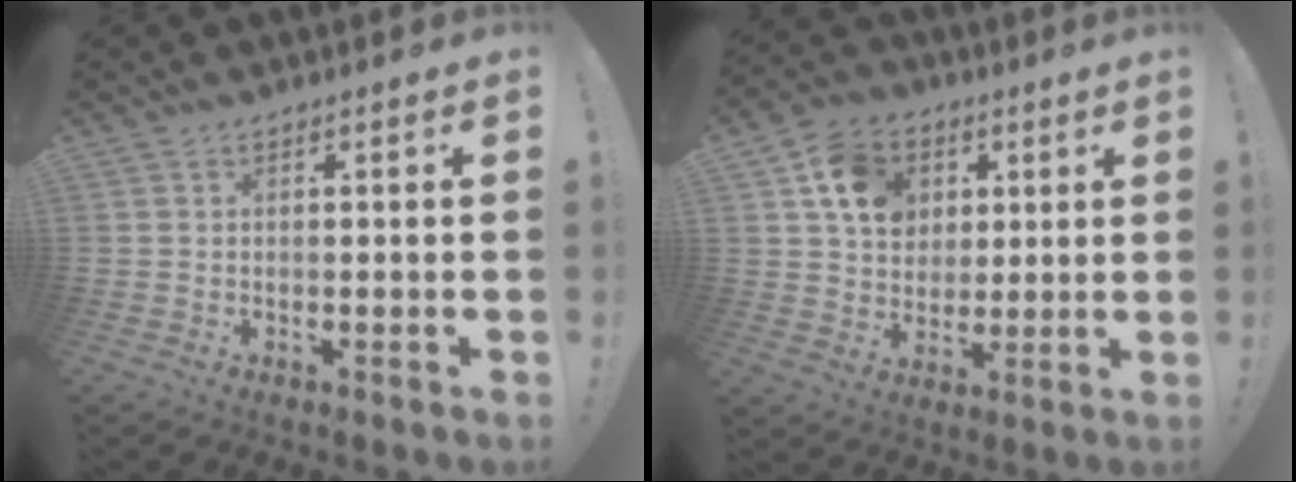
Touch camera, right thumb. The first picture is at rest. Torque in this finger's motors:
{"motor_torque": [1.18, 1.06, 0.20, -0.24, 0.23]}